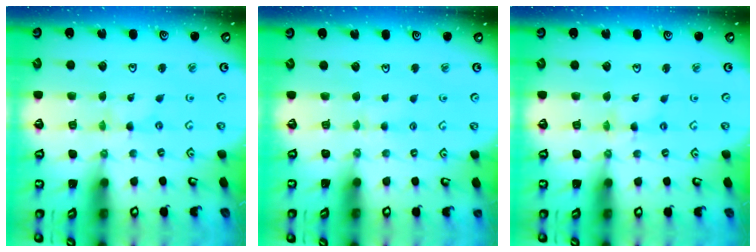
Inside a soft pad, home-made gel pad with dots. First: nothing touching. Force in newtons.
{"total": 3.0, "press": 3.0, "slide": 0.4}
{"total": 2.0, "press": 1.9, "slide": 0.3}